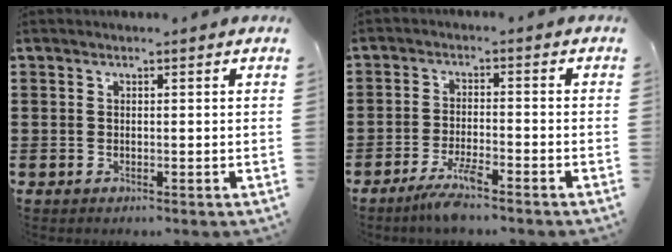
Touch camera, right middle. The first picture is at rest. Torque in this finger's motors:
{"motor_torque": [2.14, 0.00, 0.10, 0.11]}